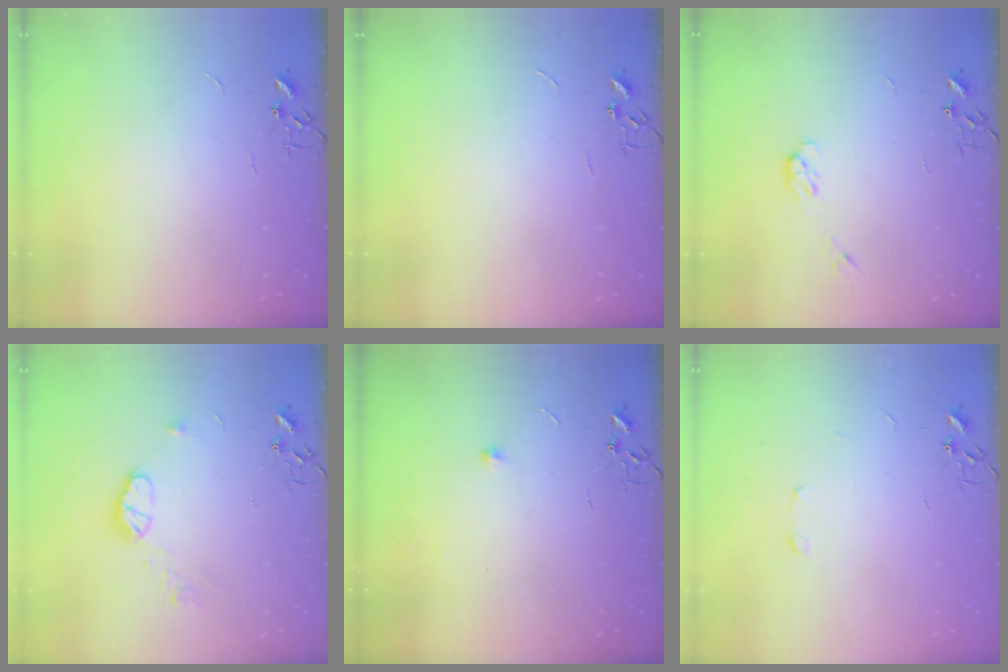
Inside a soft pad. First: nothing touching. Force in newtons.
{"total": 0.0}
{"total": 4.0, "press": 3.9, "slide": 0.9}
{"total": 8.5, "press": 8.5, "slide": 0.4}
{"total": 5.4, "press": 5.3, "slide": 1.0}
{"total": 3.2, "press": 3.2, "slide": 0.6}